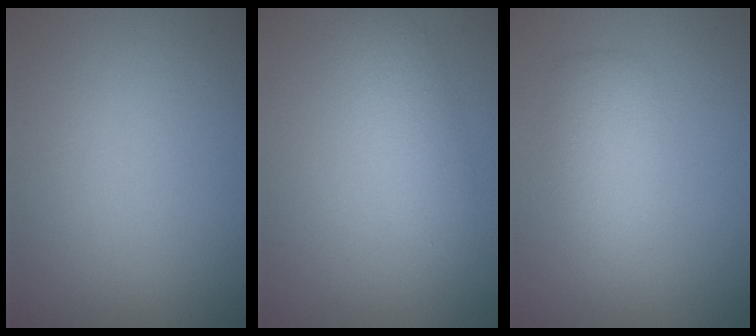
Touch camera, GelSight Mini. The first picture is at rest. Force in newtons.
{"total": 2.9, "press": 2.8, "slide": 0.2}
{"total": 3.0, "press": 3.0, "slide": 0.3}